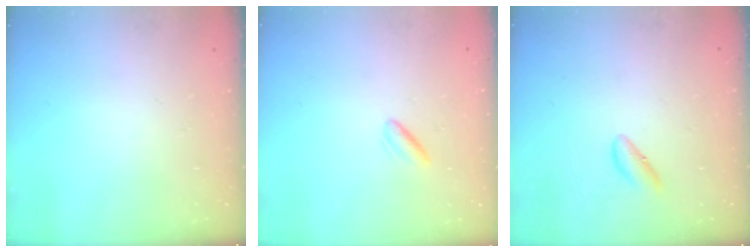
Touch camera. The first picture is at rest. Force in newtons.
{"total": 1.5, "press": 1.2, "slide": 0.9}
{"total": 2.8, "press": 2.7, "slide": 0.8}